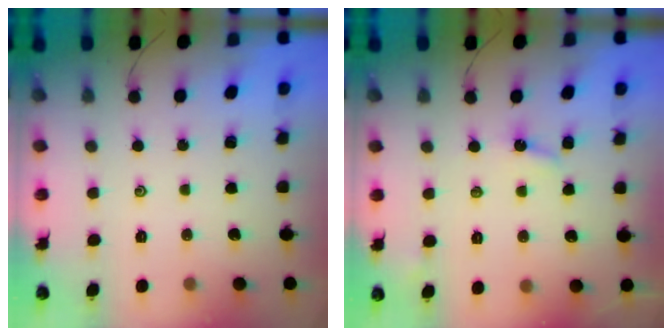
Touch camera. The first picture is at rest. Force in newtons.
{"total": 3.4, "press": 3.4, "slide": 0.3}